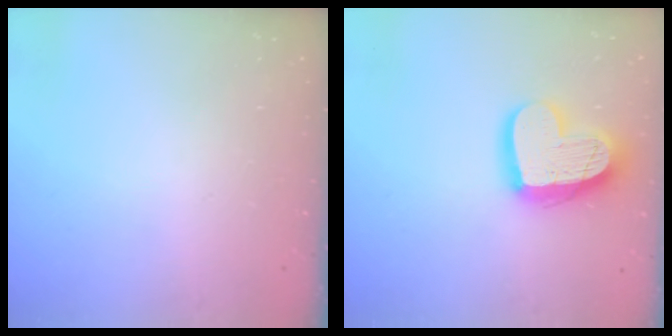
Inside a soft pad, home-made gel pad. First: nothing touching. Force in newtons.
{"total": 17.8, "press": 17.7, "slide": 1.7}